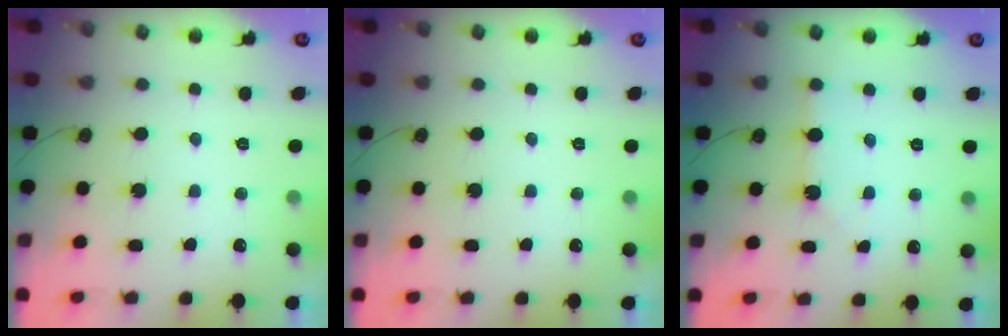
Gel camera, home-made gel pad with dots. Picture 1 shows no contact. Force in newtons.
{"total": 0.0}
{"total": 2.5, "press": 2.5, "slide": 0.3}